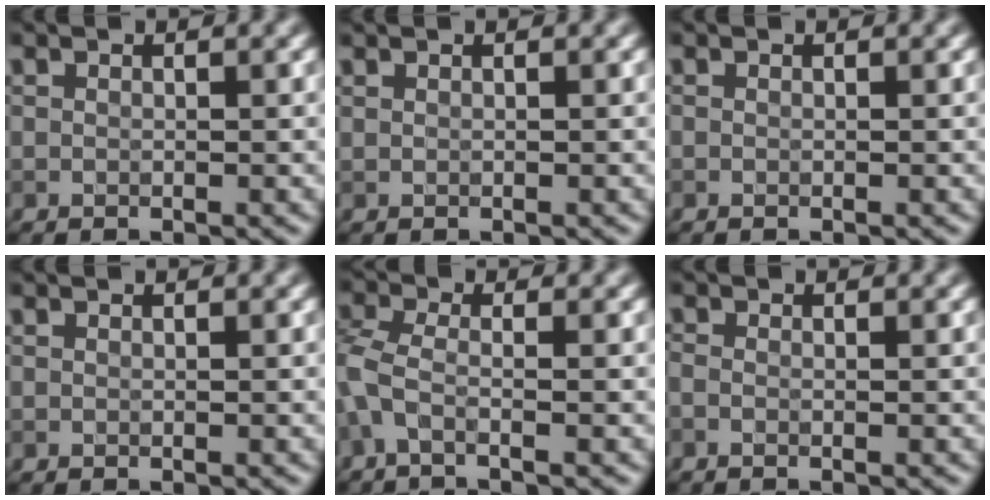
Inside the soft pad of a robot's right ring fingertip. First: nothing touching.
{"total": 0.7, "force": [0.5, 0.3, 0.3], "torque": [-0.006, 0.001, 0.002]}
{"total": 0.0}
{"total": 0.0}
{"total": 2.4, "force": [-1.1, 0.7, 2.1], "torque": [-0.054, -0.007, -0.036]}
{"total": 0.8, "force": [-0.3, 0.4, 0.6], "torque": [-0.012, -0.007, -0.006]}